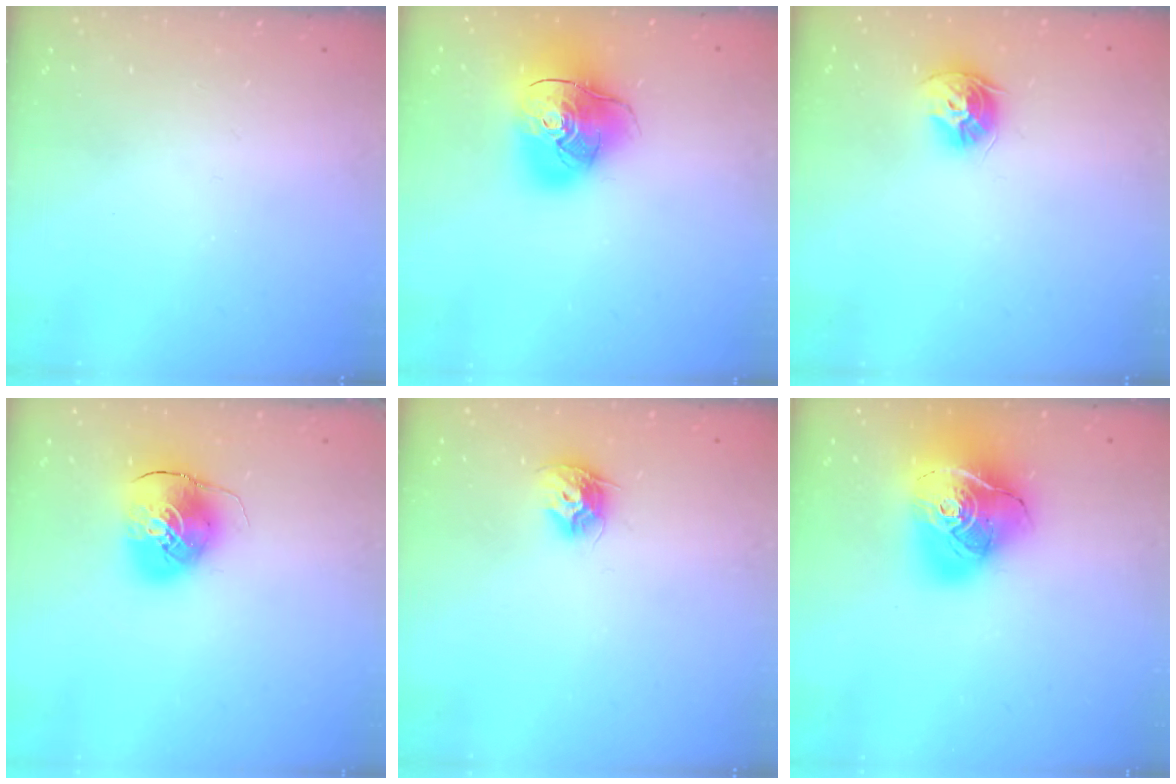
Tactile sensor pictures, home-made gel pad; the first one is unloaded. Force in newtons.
{"total": 17.9, "press": 17.8, "slide": 2.3}
{"total": 9.6, "press": 9.6, "slide": 0.9}
{"total": 10.4, "press": 10.2, "slide": 1.8}
{"total": 8.9, "press": 8.9, "slide": 0.1}
{"total": 22.2, "press": 22.0, "slide": 2.8}